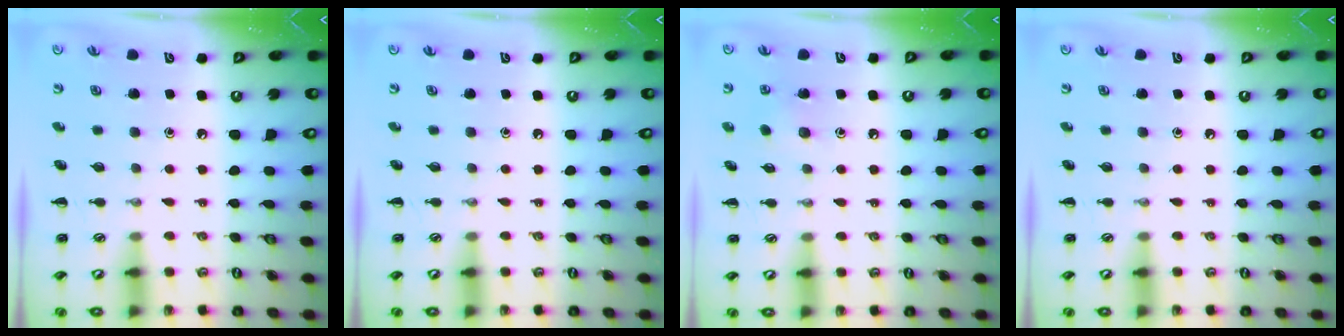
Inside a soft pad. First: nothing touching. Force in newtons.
{"total": 0.0}
{"total": 6.7, "press": 6.5, "slide": 1.5}
{"total": 0.0}